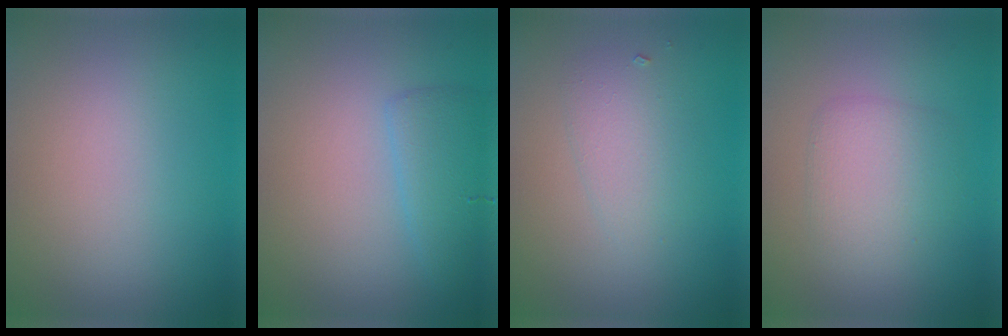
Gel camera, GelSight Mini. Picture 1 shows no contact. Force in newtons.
{"total": 2.4, "press": 2.4, "slide": 0.3}
{"total": 2.3, "press": 2.3, "slide": 0.2}
{"total": 2.8, "press": 2.8, "slide": 0.1}